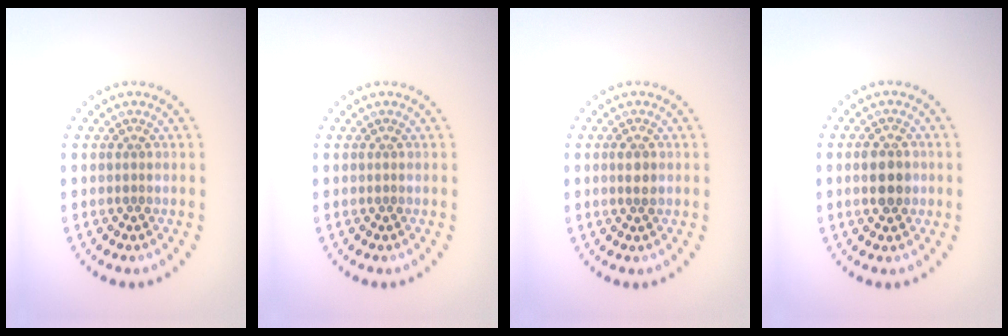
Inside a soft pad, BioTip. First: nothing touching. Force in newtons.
{"total": 0.0}
{"total": 1.3, "press": 1.2, "slide": 0.3}
{"total": 2.9, "press": 2.9, "slide": 0.2}